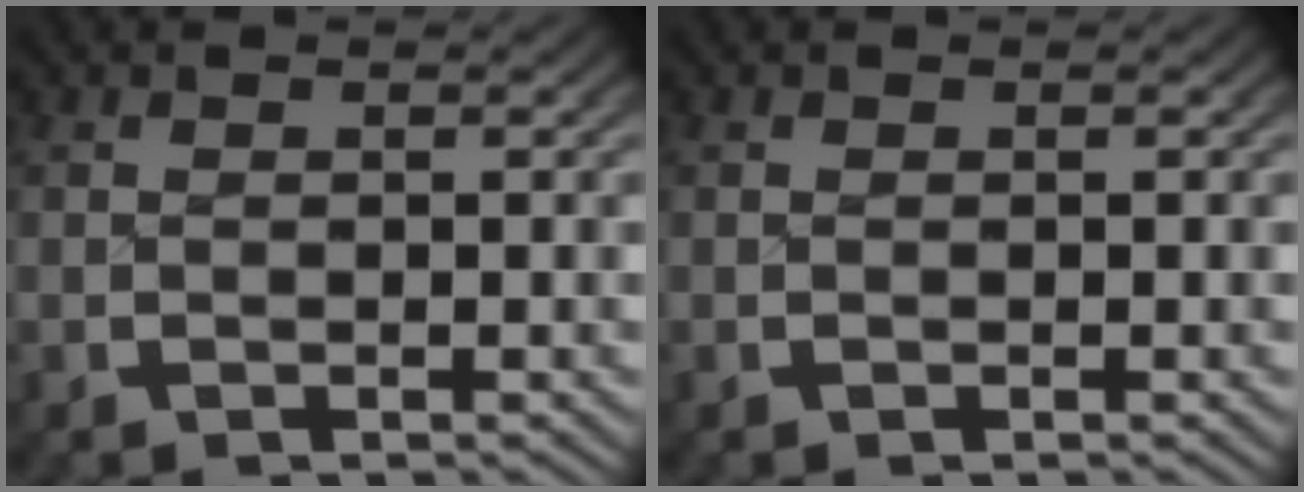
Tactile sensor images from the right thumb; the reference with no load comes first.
{"total": 0.0}